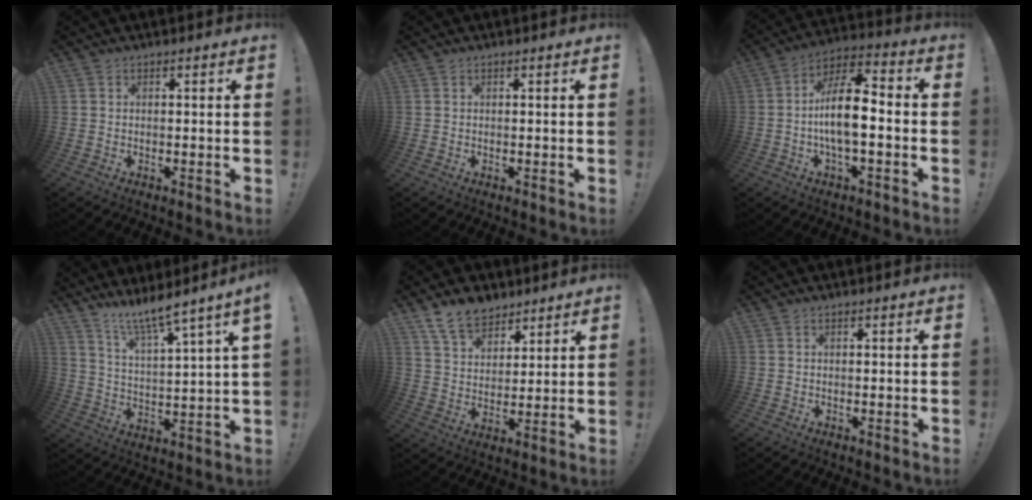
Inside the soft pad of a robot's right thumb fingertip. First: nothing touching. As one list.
[{"total": 0.0}, {"total": 13.5, "force": [-2.2, 5.2, 12.2], "torque": [-0.225, 0.010, -0.047]}, {"total": 9.1, "force": [7.6, 0.2, 4.9], "torque": [-0.090, -0.065, 0.124]}, {"total": 10.4, "force": [8.1, 5.8, 3.3], "torque": [-0.067, -0.048, 0.158]}, {"total": 0.0}]